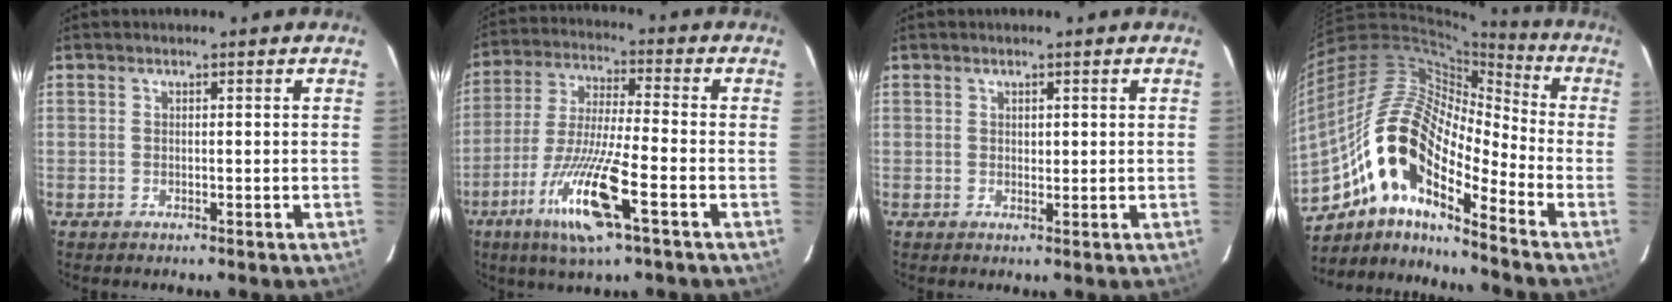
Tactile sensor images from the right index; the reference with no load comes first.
{"total": 13.8, "force": [-6.4, 0.6, 12.3], "torque": [-0.249, -0.026, -0.117]}
{"total": 0.9, "force": [0.4, 0.5, 0.6], "torque": [-0.011, -0.001, 0.008]}
{"total": 15.6, "force": [-9.0, 4.2, 12.0], "torque": [-0.233, 0.037, -0.157]}